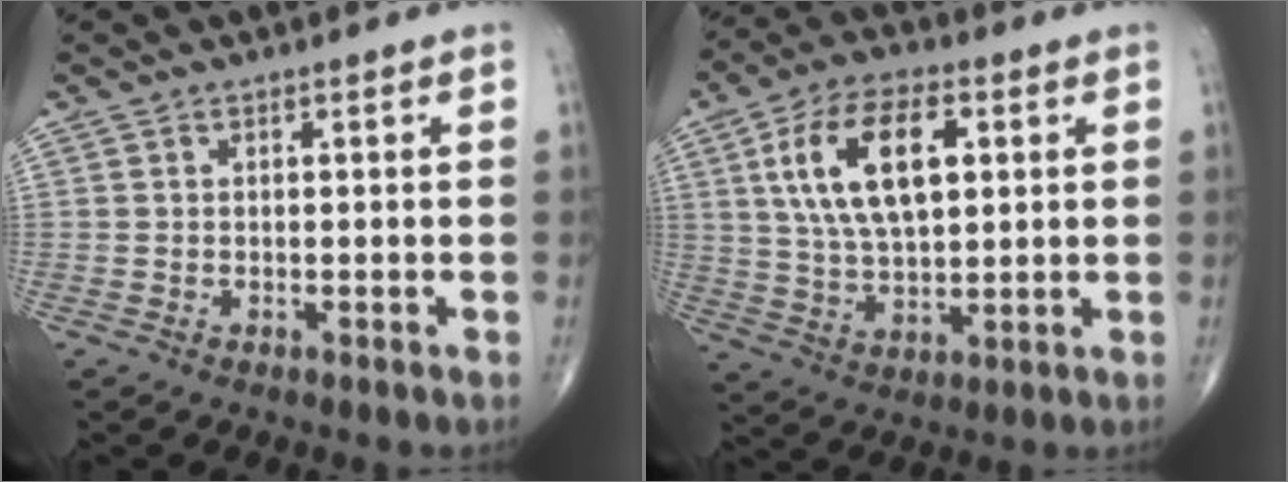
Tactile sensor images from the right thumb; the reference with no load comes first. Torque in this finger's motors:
{"motor_torque": [-0.10, 0.63, 1.17, 0.21, 0.05]}